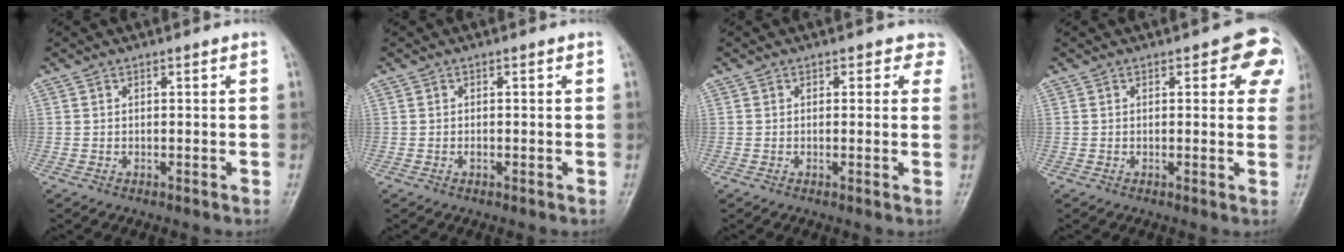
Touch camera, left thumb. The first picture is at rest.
{"total": 0.6, "force": [-0.1, 0.4, 0.5], "torque": [-0.004, 0.001, -0.005]}
{"total": 3.1, "force": [1.9, 2.2, 0.9], "torque": [0.028, -0.006, 0.003]}
{"total": 7.4, "force": [3.1, 3.7, 5.6], "torque": [-0.014, -0.003, 0.023]}